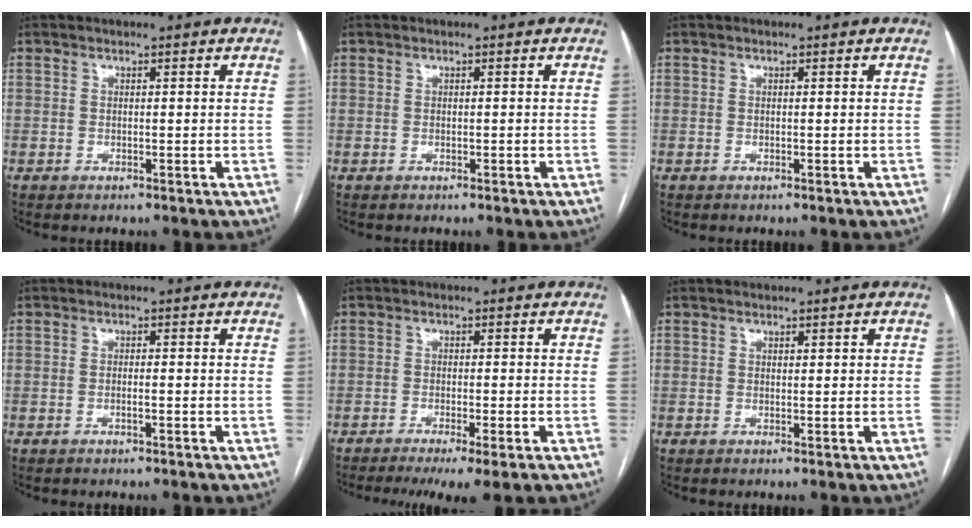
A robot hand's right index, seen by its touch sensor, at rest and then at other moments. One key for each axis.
{"total": 0.0}
{"total": 0.0}
{"total": 0.8, "fx": -0.3, "fy": 0.0, "fz": 0.7, "tx": -0.014, "ty": 0.000, "tz": -0.005}
{"total": 6.6, "fx": -4.6, "fy": 0.2, "fz": 4.8, "tx": -0.068, "ty": -0.016, "tz": -0.071}
{"total": 0.6, "fx": 0.4, "fy": 0.2, "fz": 0.4, "tx": -0.007, "ty": 0.000, "tz": 0.006}